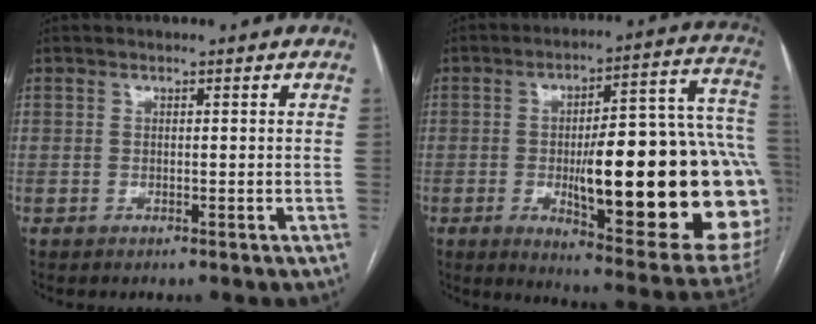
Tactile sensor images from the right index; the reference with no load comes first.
{"total": 31.3, "force": [-3.8, 6.0, 30.5], "torque": [-0.334, 0.011, -0.046]}